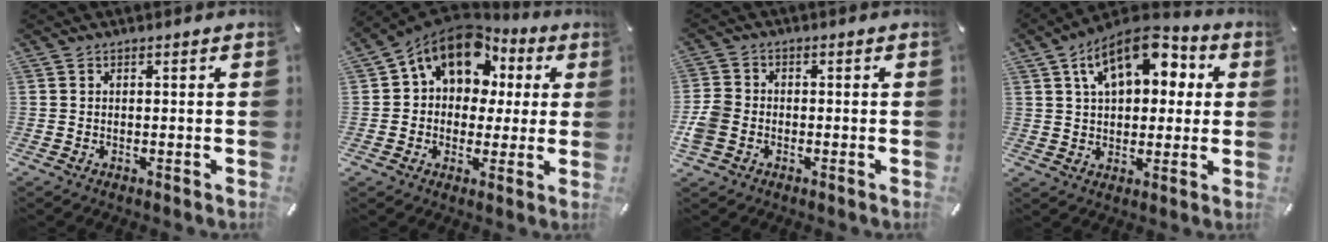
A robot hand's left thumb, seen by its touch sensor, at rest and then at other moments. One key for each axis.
{"total": 13.0, "fx": 5.7, "fy": 9.8, "fz": 6.3, "tx": -0.111, "ty": -0.024, "tz": 0.107}
{"total": 5.2, "fx": -1.6, "fy": 4.5, "fz": 2.1, "tx": -0.040, "ty": 0.010, "tz": -0.028}
{"total": 14.6, "fx": 6.4, "fy": 9.1, "fz": 9.5, "tx": -0.160, "ty": -0.015, "tz": 0.113}